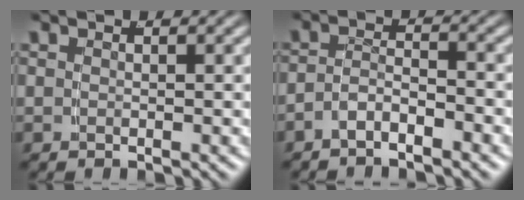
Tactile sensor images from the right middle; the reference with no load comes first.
{"total": 2.8, "force": [-2.4, 0.8, 1.1], "torque": [-0.016, -0.006, -0.043]}